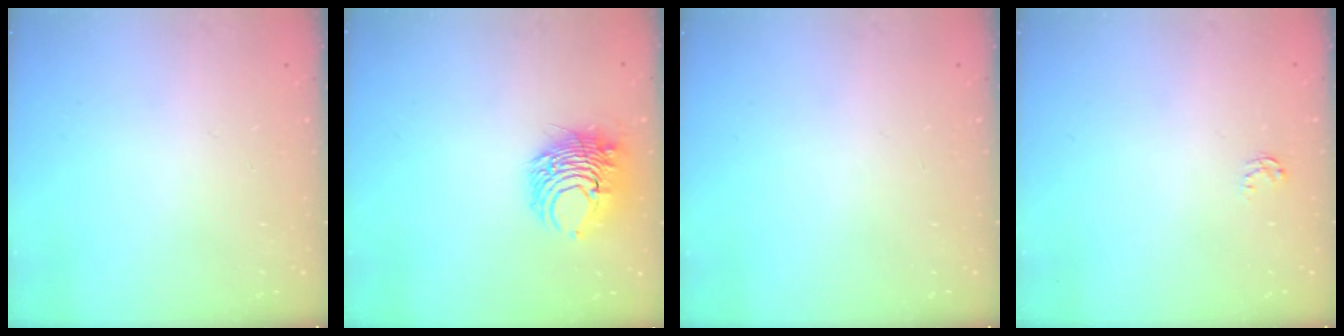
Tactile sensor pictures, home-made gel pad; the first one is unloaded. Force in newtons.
{"total": 8.4, "press": 8.3, "slide": 1.2}
{"total": 0.0}
{"total": 2.6, "press": 2.6, "slide": 0.3}